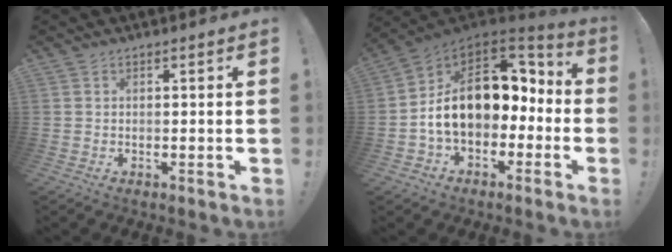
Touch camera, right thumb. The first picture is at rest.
{"total": 19.1, "force": [1.7, 13.0, 14.0], "torque": [-0.204, 0.004, 0.049]}